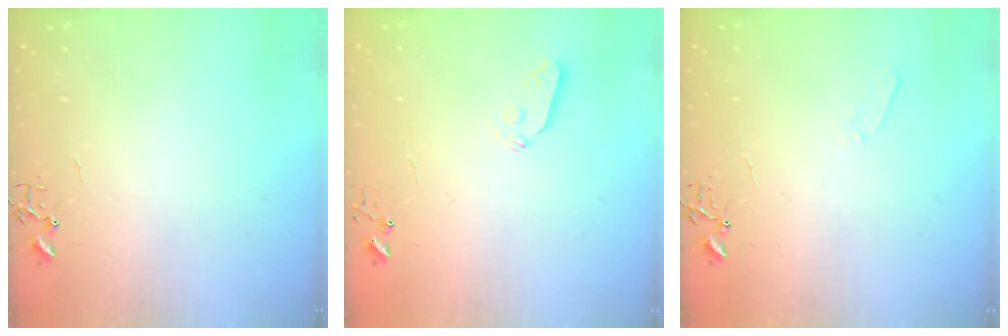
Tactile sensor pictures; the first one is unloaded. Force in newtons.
{"total": 4.2, "press": 4.2, "slide": 0.5}
{"total": 4.8, "press": 4.7, "slide": 0.7}